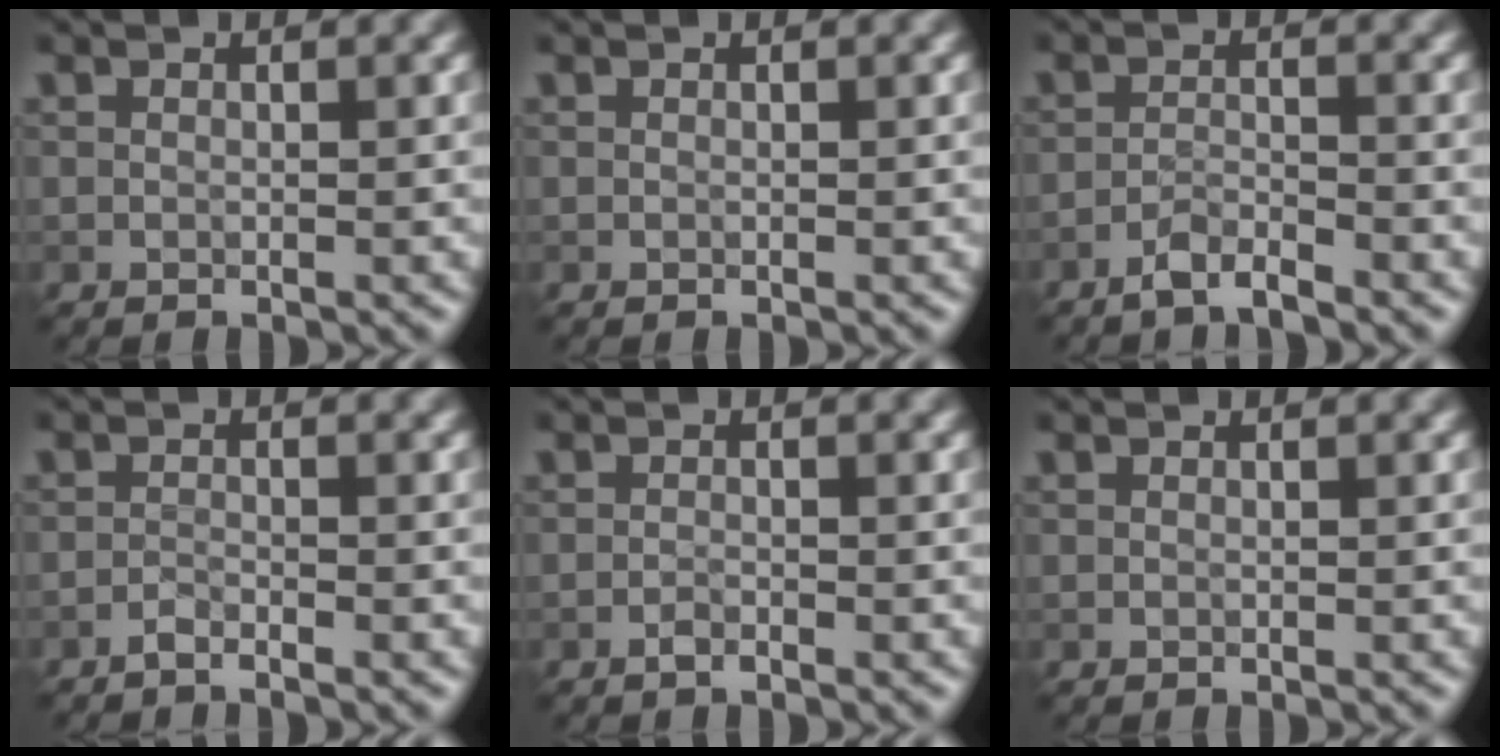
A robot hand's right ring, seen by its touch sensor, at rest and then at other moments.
{"total": 0.0}
{"total": 2.2, "force": [-1.8, 0.3, 1.2], "torque": [-0.022, 0.005, -0.040]}
{"total": 0.9, "force": [-0.8, 0.1, 0.4], "torque": [-0.008, 0.003, -0.019]}
{"total": 0.8, "force": [-0.6, 0.2, 0.5], "torque": [-0.009, 0.002, -0.013]}
{"total": 0.0}